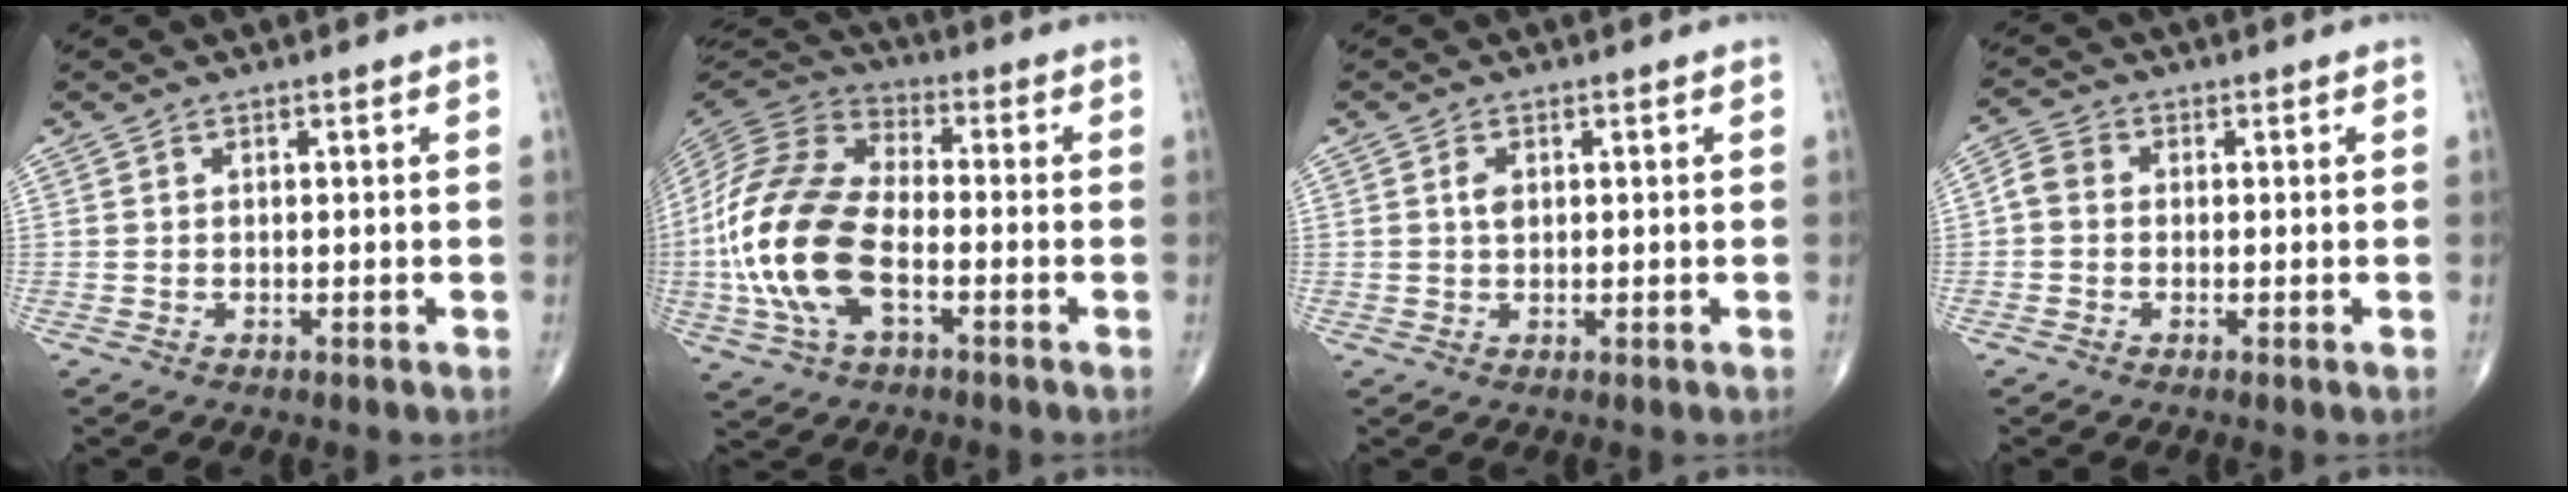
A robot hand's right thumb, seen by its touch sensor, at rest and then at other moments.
{"total": 19.5, "force": [-4.0, 10.5, 16.0], "torque": [-0.337, 0.021, -0.077]}
{"total": 1.7, "force": [0.4, 1.1, 1.3], "torque": [-0.022, 0.000, 0.006]}
{"total": 3.5, "force": [-0.3, 2.9, 2.0], "torque": [-0.034, 0.010, -0.016]}